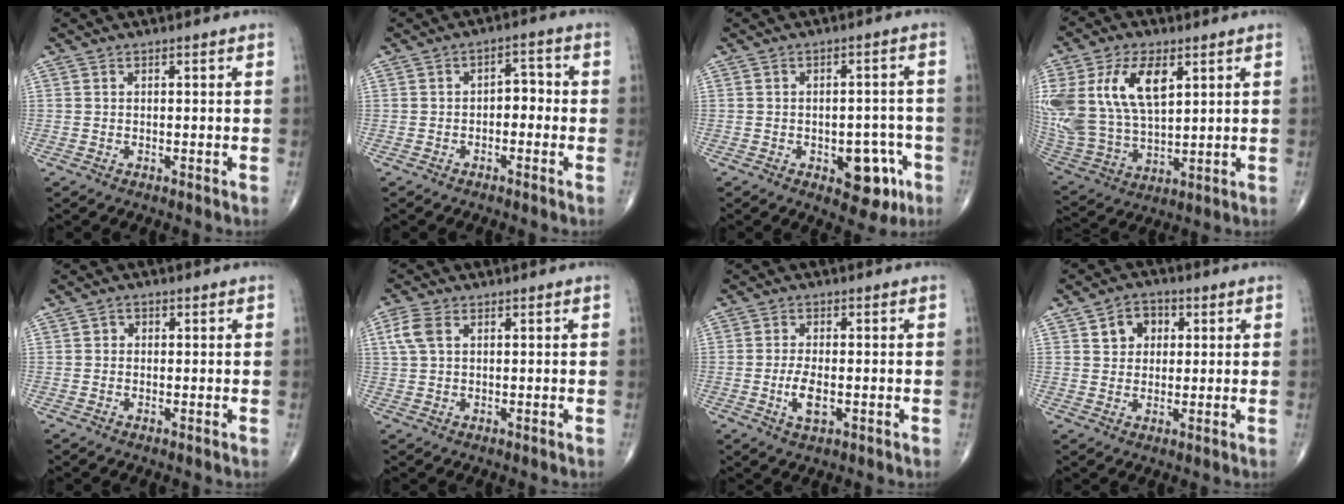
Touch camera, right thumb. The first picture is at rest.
{"total": 3.8, "force": [-0.9, 2.4, 2.8], "torque": [-0.023, 0.019, -0.021]}
{"total": 8.8, "force": [-3.6, 4.8, 6.4], "torque": [-0.042, 0.023, -0.039]}
{"total": 21.5, "force": [7.4, 12.2, 16.1], "torque": [-0.353, -0.006, 0.149]}
{"total": 1.2, "force": [0.1, 1.1, 0.5], "torque": [0.003, 0.003, -0.003]}
{"total": 4.3, "force": [1.4, 2.6, 3.2], "torque": [-0.081, 0.012, 0.029]}
{"total": 4.6, "force": [-1.1, 1.9, 4.0], "torque": [-0.077, -0.005, -0.020]}
{"total": 5.8, "force": [2.0, 4.5, 3.0], "torque": [-0.015, -0.002, 0.026]}